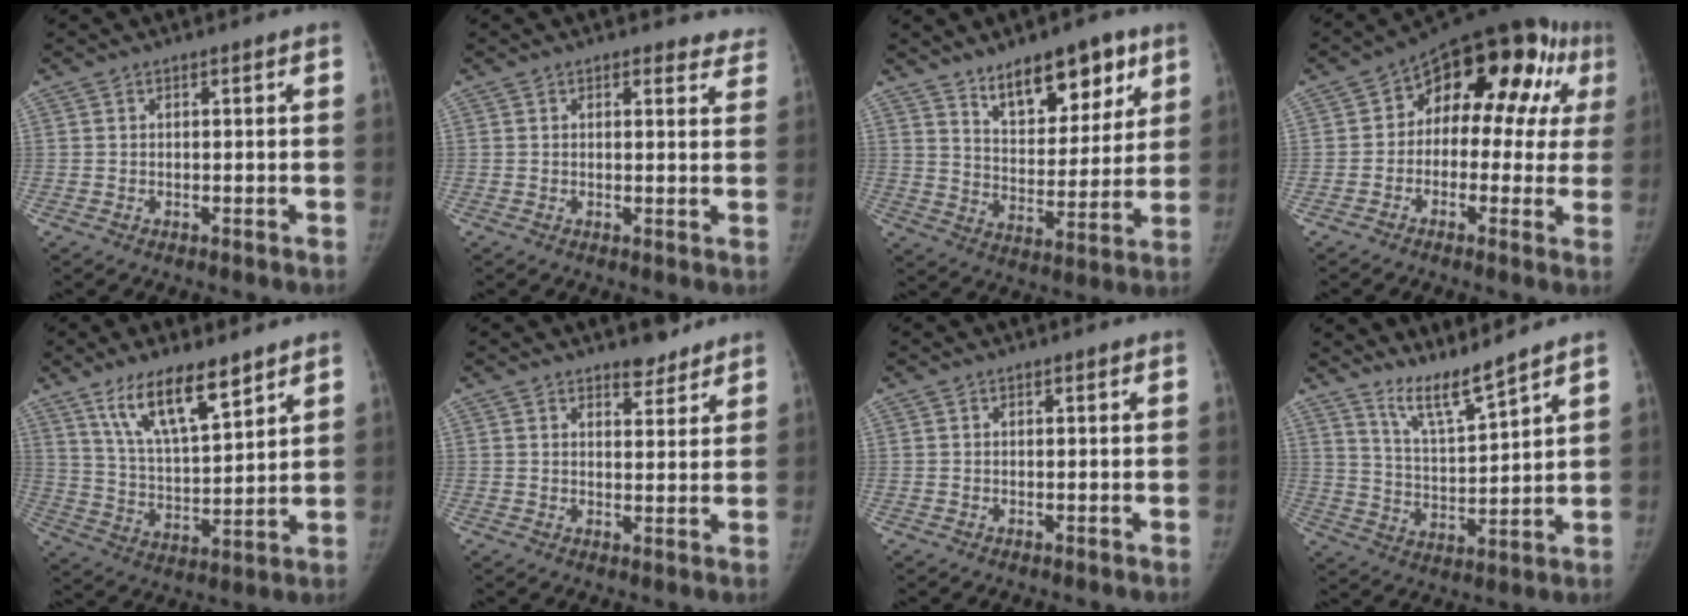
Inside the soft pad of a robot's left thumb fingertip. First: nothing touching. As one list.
[{"total": 4.9, "force": [4.4, 2.0, 0.8], "torque": [0.026, -0.021, 0.033]}, {"total": 15.0, "force": [9.4, 7.2, 9.3], "torque": [-0.085, -0.054, 0.155]}, {"total": 19.6, "force": [4.4, 11.6, 15.2], "torque": [-0.142, 0.041, 0.046]}, {"total": 13.4, "force": [8.9, 4.1, 9.1], "torque": [-0.139, -0.049, 0.173]}, {"total": 4.2, "force": [3.5, 1.8, 1.5], "torque": [-0.001, -0.025, 0.052]}, {"total": 0.0}, {"total": 8.0, "force": [7.0, -0.1, 3.8], "torque": [-0.070, -0.064, 0.139]}]